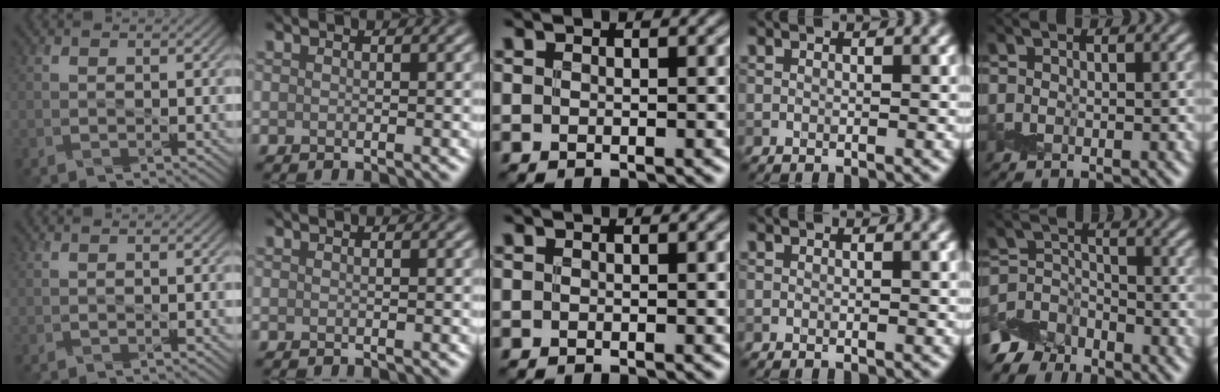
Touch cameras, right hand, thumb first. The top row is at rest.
{"thumb": {"total": 0.6, "force": [0.2, 0.1, 0.5], "torque": [-0.012, -0.003, 0.007]}, "little": {"total": 5.0, "force": [-4.3, 2.5, 0.6], "torque": [0.001, -0.004, -0.080]}}